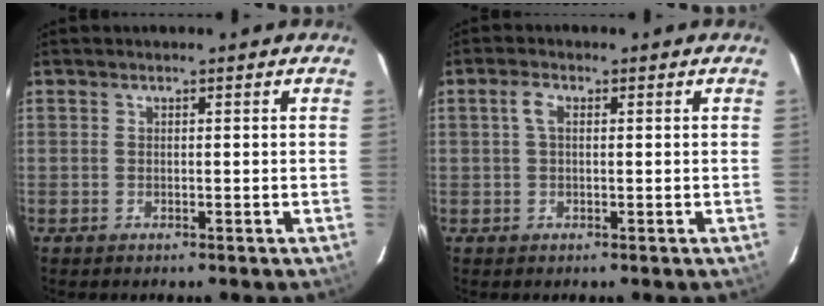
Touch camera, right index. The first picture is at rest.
{"total": 2.1, "force": [0.4, 1.0, 1.8], "torque": [-0.040, 0.007, 0.007]}